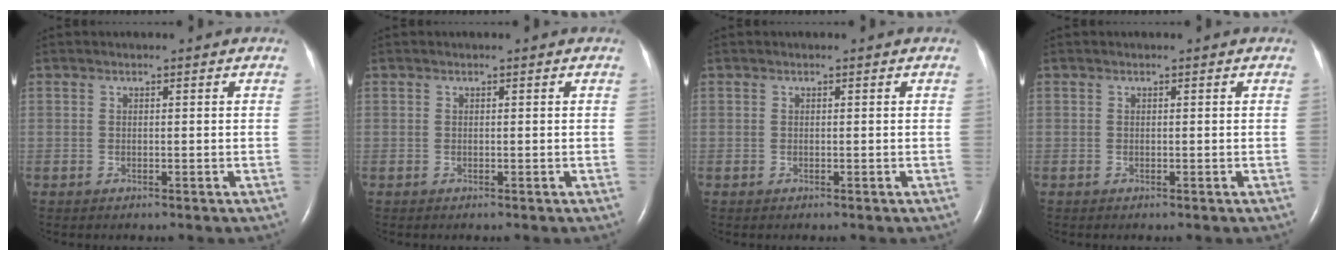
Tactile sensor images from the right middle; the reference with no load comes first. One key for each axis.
{"total": 0.0}
{"total": 0.0}
{"total": 0.0}